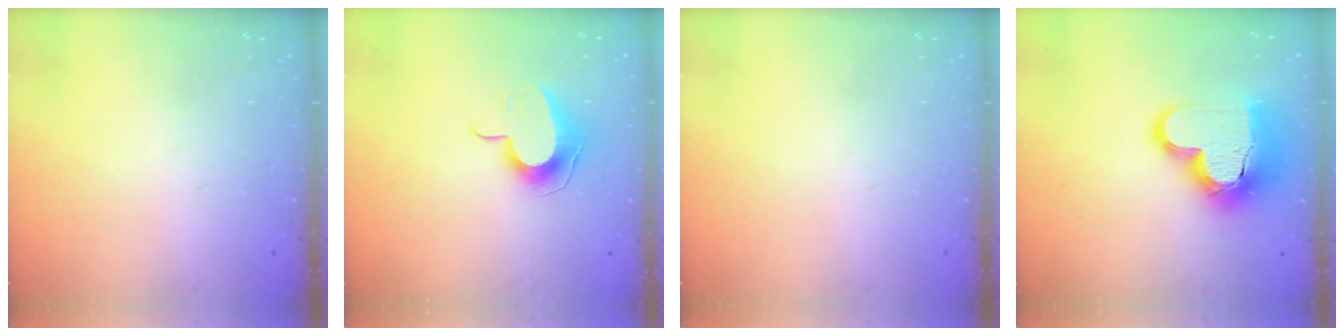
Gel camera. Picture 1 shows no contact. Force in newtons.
{"total": 9.8, "press": 9.8, "slide": 0.1}
{"total": 0.0}
{"total": 20.1, "press": 20.1, "slide": 1.7}